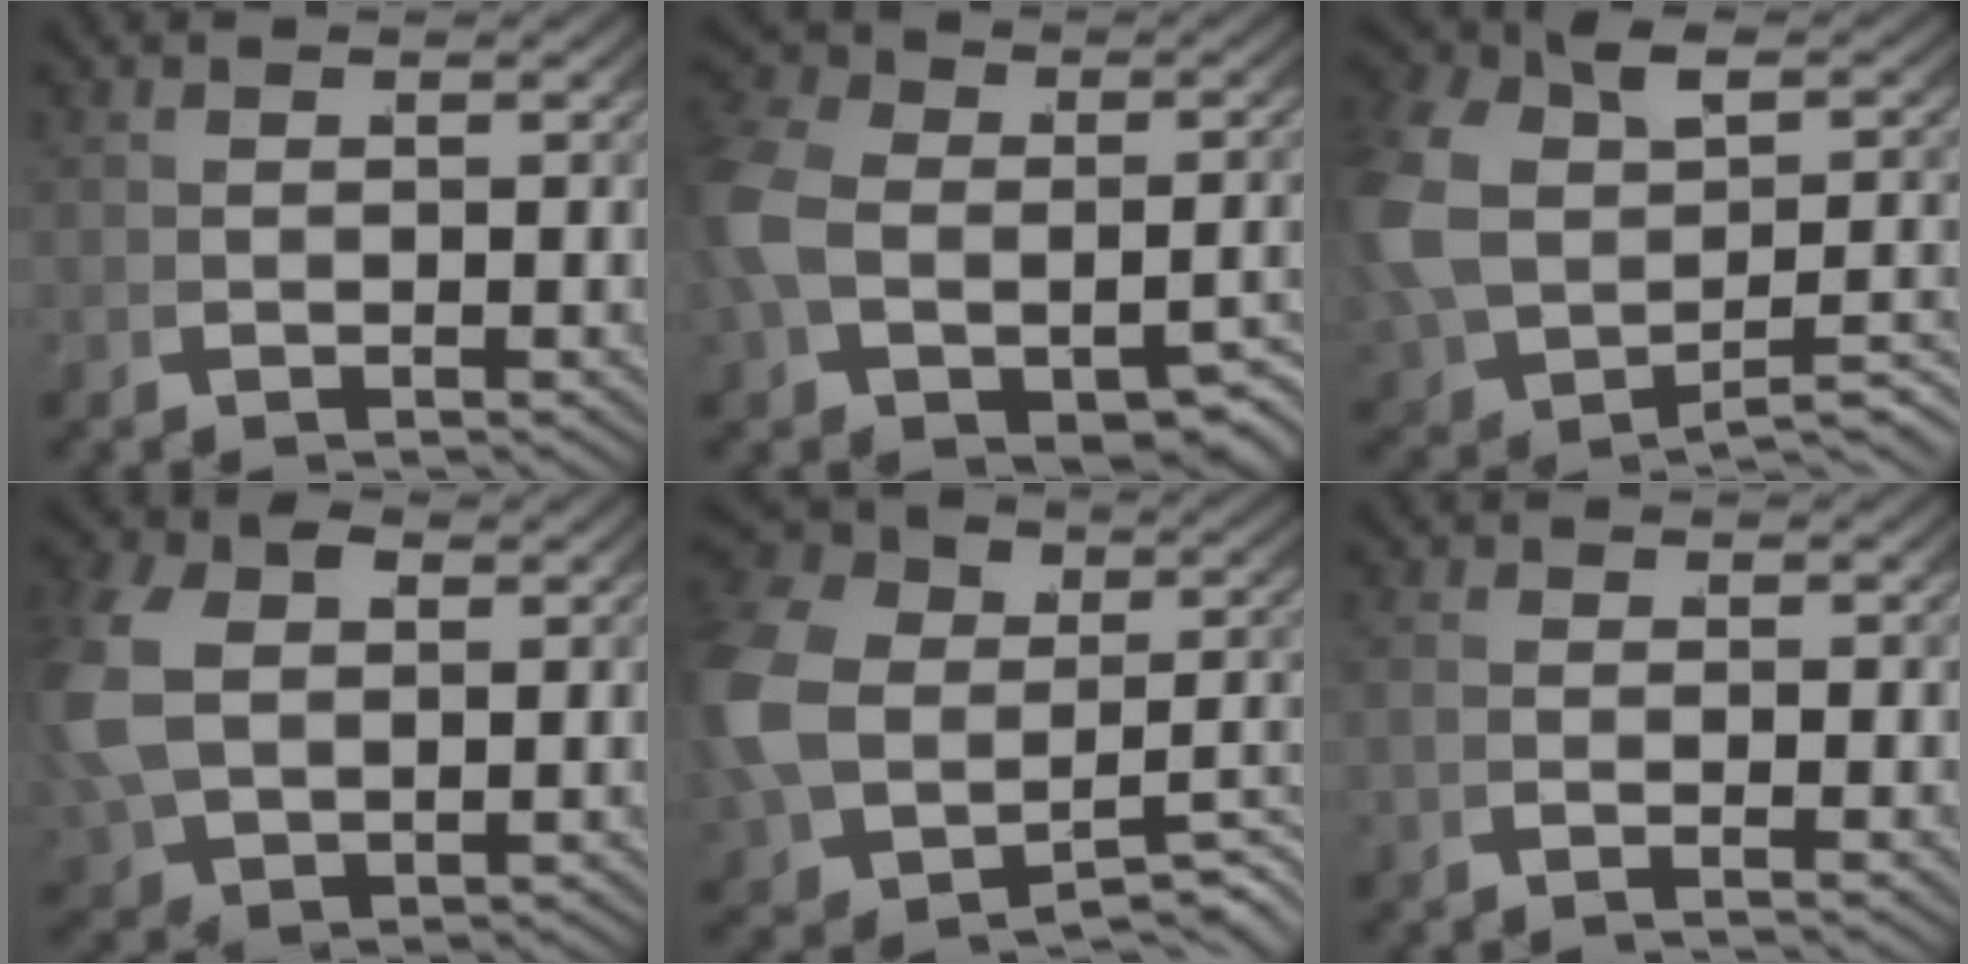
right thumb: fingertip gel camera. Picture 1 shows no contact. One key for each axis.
{"total": 8.6, "fx": -1.1, "fy": 6.5, "fz": 5.6, "tx": -0.131, "ty": -0.035, "tz": 0.001}
{"total": 7.3, "fx": -0.3, "fy": 4.9, "fz": 5.3, "tx": -0.133, "ty": -0.013, "tz": 0.017}
{"total": 5.6, "fx": 1.5, "fy": 4.1, "fz": 3.5, "tx": -0.109, "ty": -0.018, "tz": 0.050}
{"total": 11.1, "fx": -2.1, "fy": 8.4, "fz": 6.9, "tx": -0.165, "ty": -0.035, "tz": -0.011}
{"total": 0.8, "fx": -0.5, "fy": -0.3, "fz": 0.5, "tx": -0.012, "ty": -0.004, "tz": -0.010}